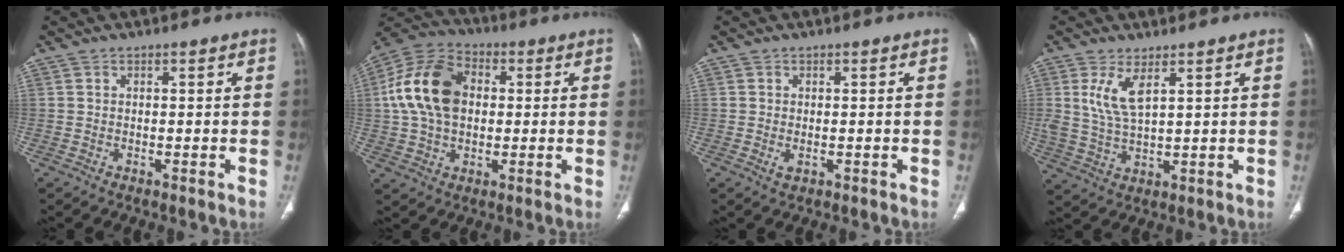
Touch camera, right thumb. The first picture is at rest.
{"total": 15.8, "force": [1.6, 10.9, 11.3], "torque": [-0.201, 0.024, 0.020]}
{"total": 1.2, "force": [-0.4, 0.7, 1.0], "torque": [-0.020, -0.004, -0.004]}
{"total": 6.8, "force": [3.0, 2.5, 5.6], "torque": [-0.120, -0.017, 0.072]}